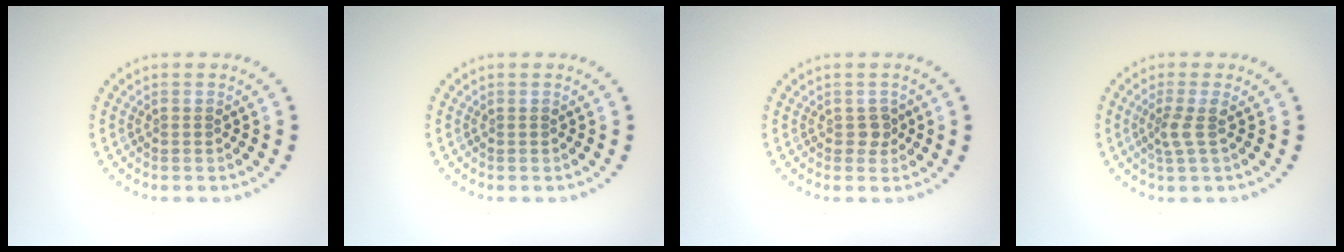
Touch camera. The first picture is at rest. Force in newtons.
{"total": 0.0}
{"total": 1.1, "press": 1.0, "slide": 0.4}
{"total": 1.9, "press": 1.4, "slide": 1.3}